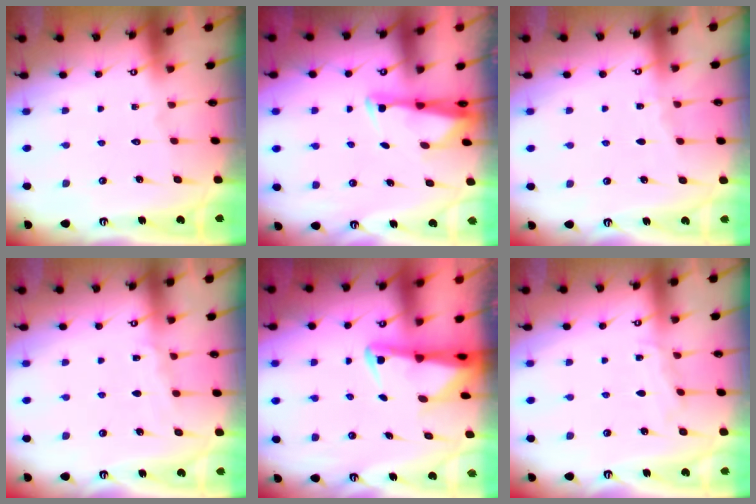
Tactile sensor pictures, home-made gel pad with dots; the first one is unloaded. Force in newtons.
{"total": 2.9, "press": 2.8, "slide": 0.8}
{"total": 3.4, "press": 3.3, "slide": 0.4}
{"total": 4.2, "press": 4.2, "slide": 0.6}
{"total": 2.5, "press": 2.5, "slide": 0.6}
{"total": 4.4, "press": 4.4, "slide": 0.5}